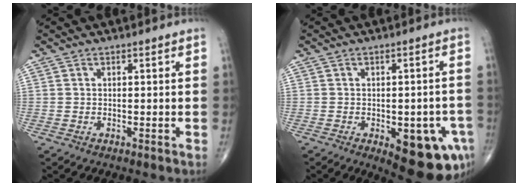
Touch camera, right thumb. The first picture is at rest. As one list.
[{"total": 13.7, "force": [-5.3, 6.0, 11.1], "torque": [-0.109, 0.015, -0.051]}]